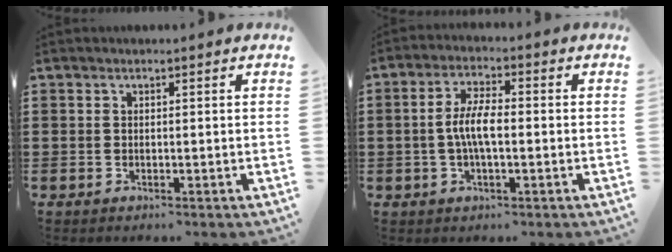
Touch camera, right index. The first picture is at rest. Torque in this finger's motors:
{"motor_torque": [0.28, -0.20, 0.40, 0.09]}